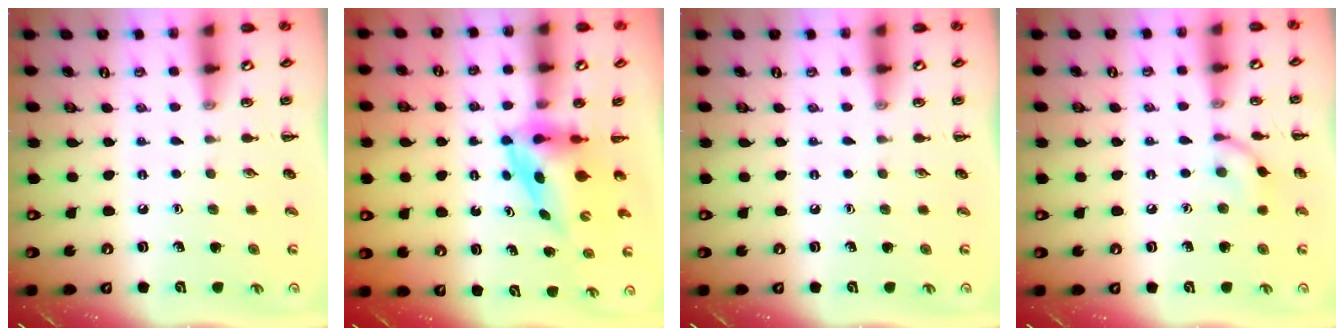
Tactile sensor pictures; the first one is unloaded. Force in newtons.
{"total": 3.9, "press": 3.9, "slide": 0.8}
{"total": 0.0}
{"total": 7.6, "press": 7.6, "slide": 0.4}